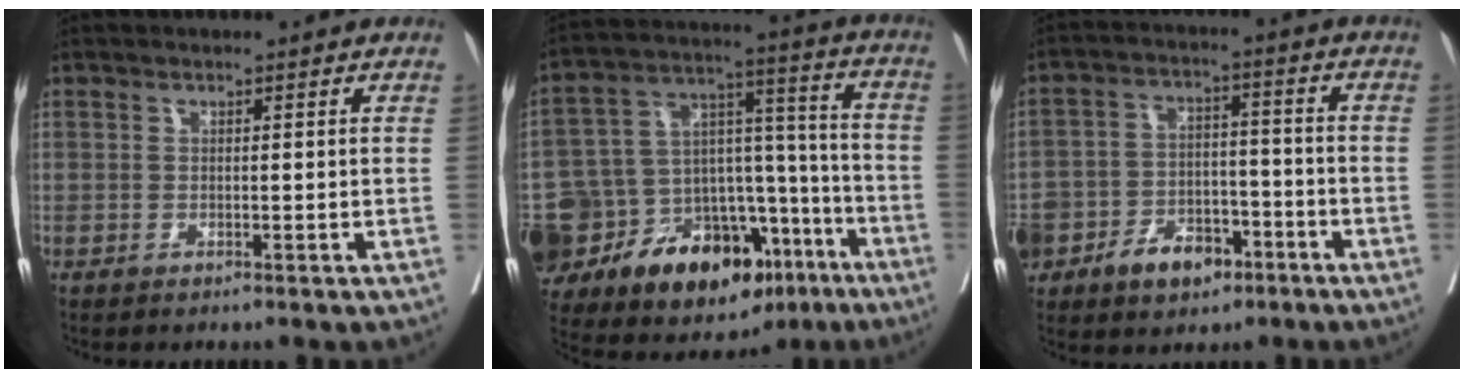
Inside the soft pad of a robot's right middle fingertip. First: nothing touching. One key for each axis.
{"total": 30.1, "fx": -16.1, "fy": 16.2, "fz": 19.5, "tx": -0.357, "ty": 0.025, "tz": -0.244}
{"total": 15.8, "fx": -8.2, "fy": 10.6, "fz": 8.3, "tx": -0.195, "ty": 0.017, "tz": -0.130}